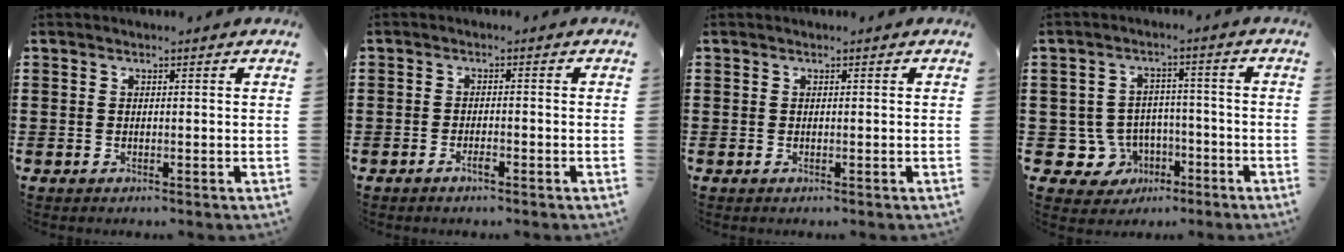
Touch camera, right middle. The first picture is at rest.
{"total": 1.7, "force": [-1.2, 0.3, 1.1], "torque": [-0.023, 0.000, -0.022]}
{"total": 0.0}
{"total": 6.1, "force": [-2.3, 5.4, 1.5], "torque": [-0.057, 0.009, -0.040]}